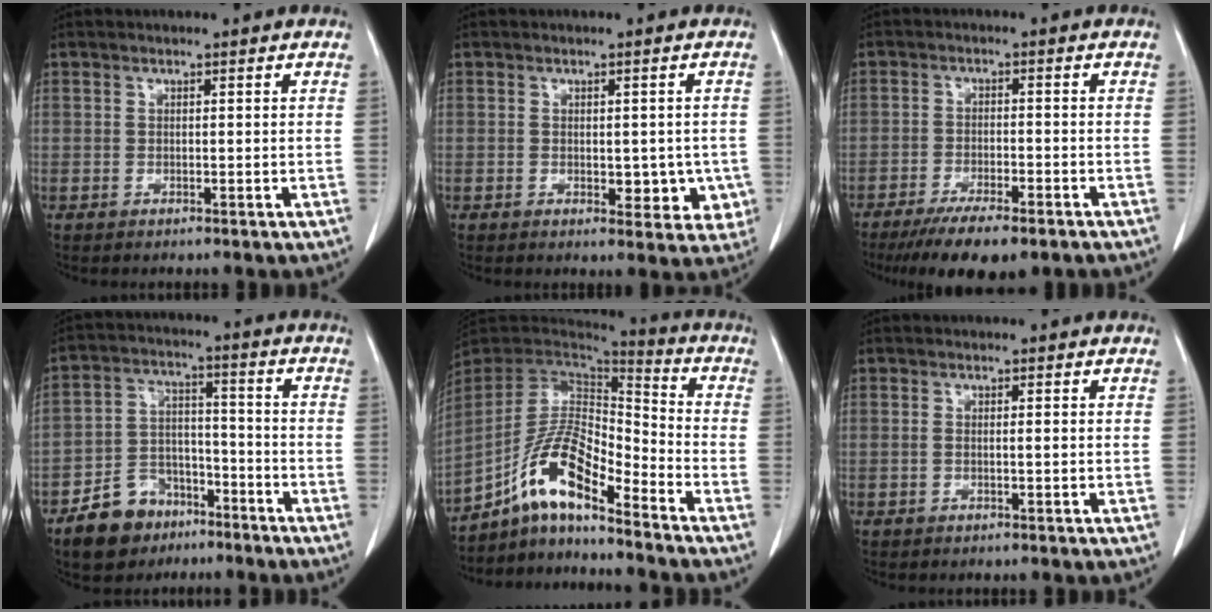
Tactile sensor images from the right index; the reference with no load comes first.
{"total": 5.5, "force": [-0.9, 3.3, 4.4], "torque": [-0.030, -0.002, -0.004]}
{"total": 10.4, "force": [-7.7, 2.1, 6.6], "torque": [-0.098, -0.017, -0.115]}
{"total": 9.5, "force": [-6.4, 6.3, 3.1], "torque": [-0.064, 0.015, -0.107]}
{"total": 12.5, "force": [-8.0, 2.8, 9.1], "torque": [-0.182, 0.019, -0.145]}
{"total": 0.7, "force": [-0.1, 0.0, 0.7], "torque": [-0.014, 0.002, 0.001]}